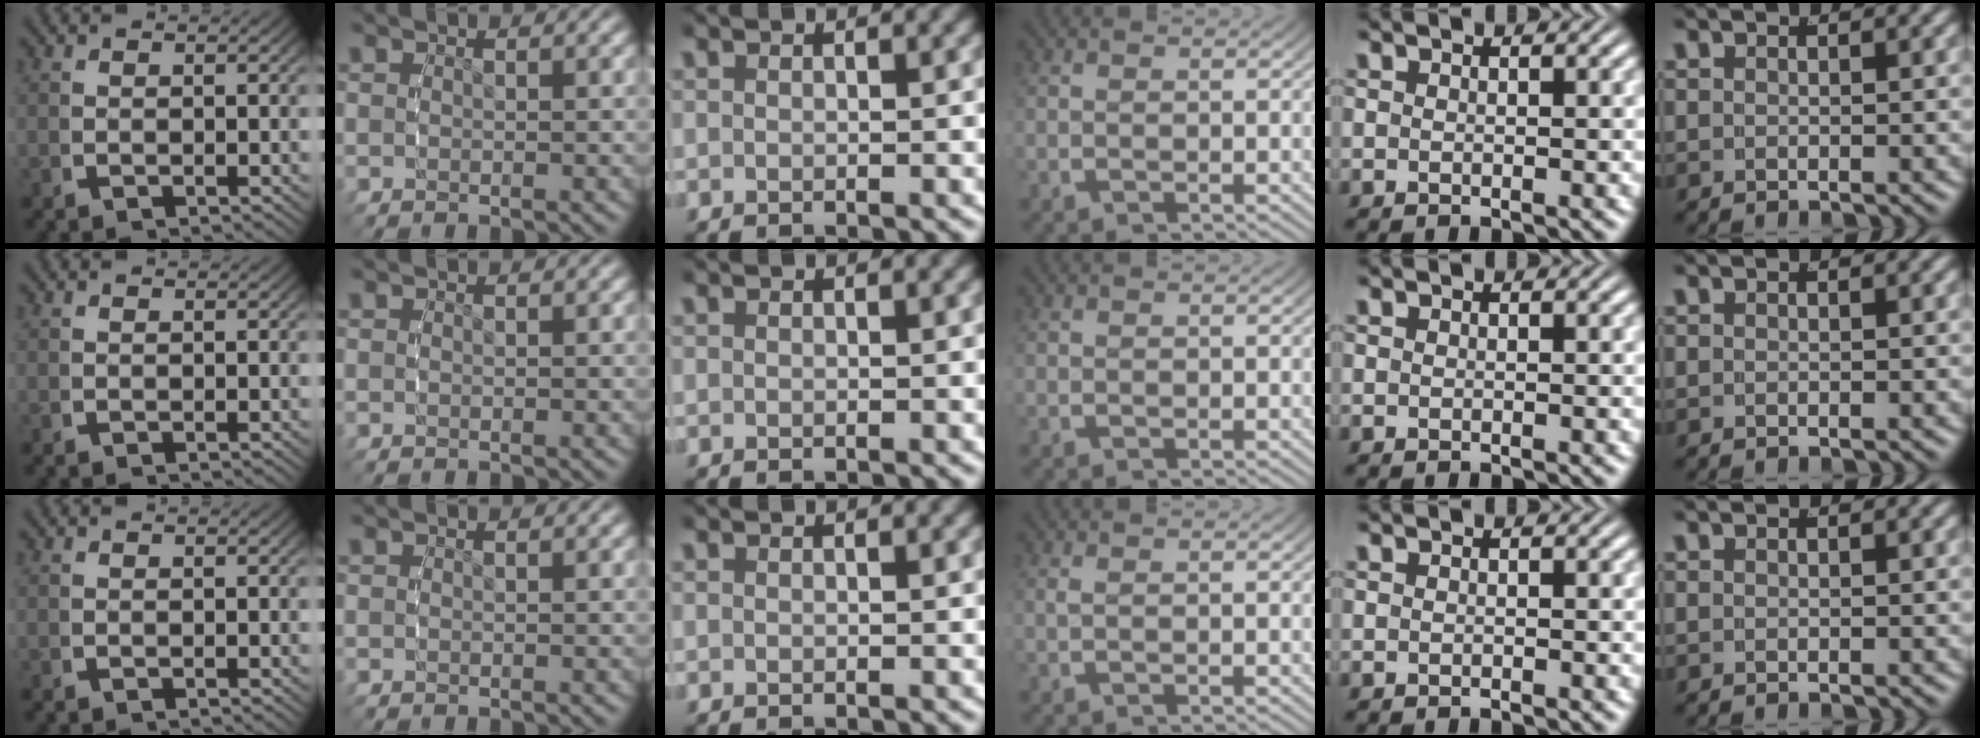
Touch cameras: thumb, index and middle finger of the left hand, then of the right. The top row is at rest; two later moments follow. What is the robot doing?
{"motion": "grasp_and_lifting", "object": "bowl"}